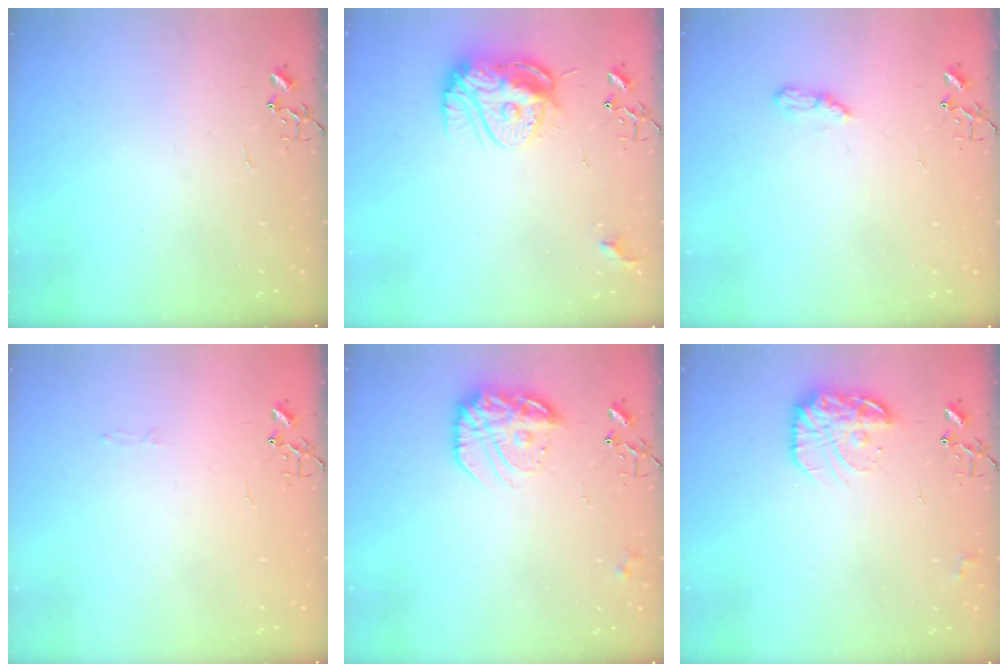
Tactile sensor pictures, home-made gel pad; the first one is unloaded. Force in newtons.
{"total": 13.4, "press": 13.3, "slide": 1.2}
{"total": 6.5, "press": 6.5, "slide": 0.5}
{"total": 2.6, "press": 2.6, "slide": 0.3}
{"total": 14.9, "press": 14.9, "slide": 0.7}
{"total": 14.9, "press": 14.9, "slide": 0.7}